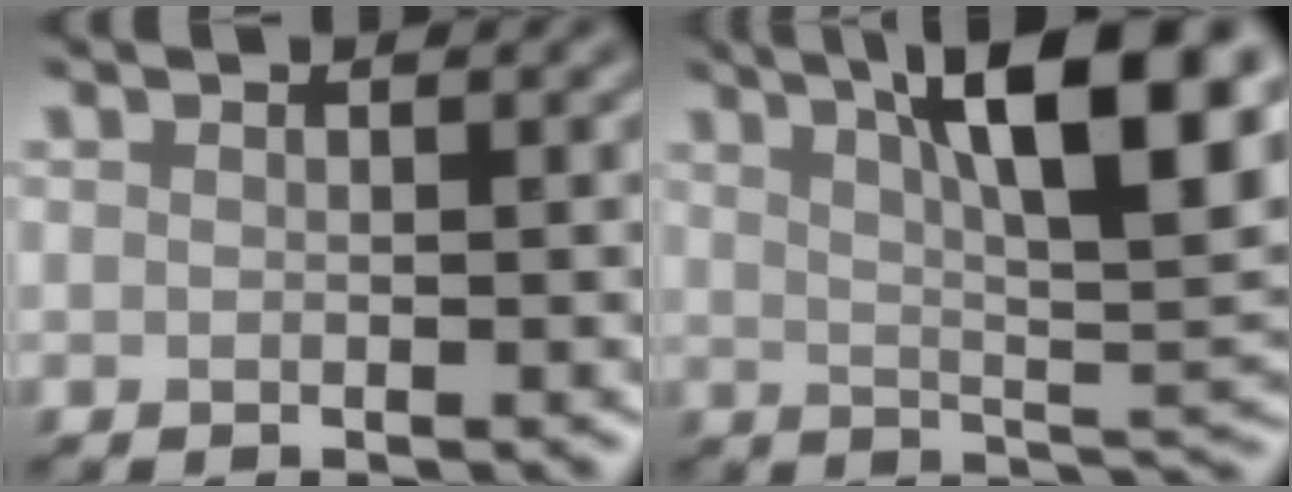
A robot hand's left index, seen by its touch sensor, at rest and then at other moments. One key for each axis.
{"total": 13.2, "fx": 5.8, "fy": 3.7, "fz": 11.3, "tx": -0.138, "ty": 0.015, "tz": 0.081}